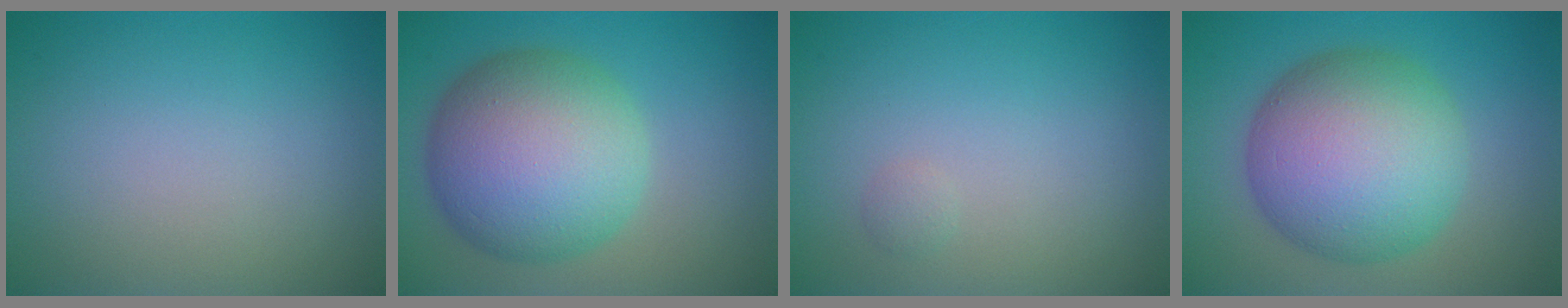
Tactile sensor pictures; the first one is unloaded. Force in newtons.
{"total": 11.2, "press": 11.2, "slide": 0.3}
{"total": 0.6, "press": 0.6, "slide": 0.1}
{"total": 11.8, "press": 11.8, "slide": 0.2}